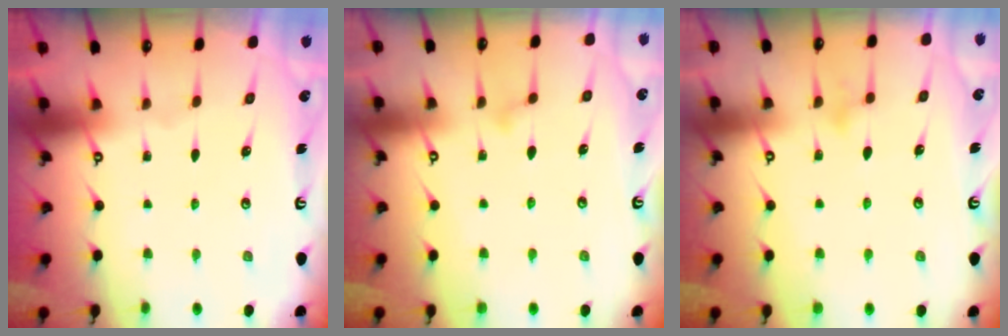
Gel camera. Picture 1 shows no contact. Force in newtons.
{"total": 8.5, "press": 8.5, "slide": 0.6}
{"total": 9.1, "press": 9.0, "slide": 0.6}